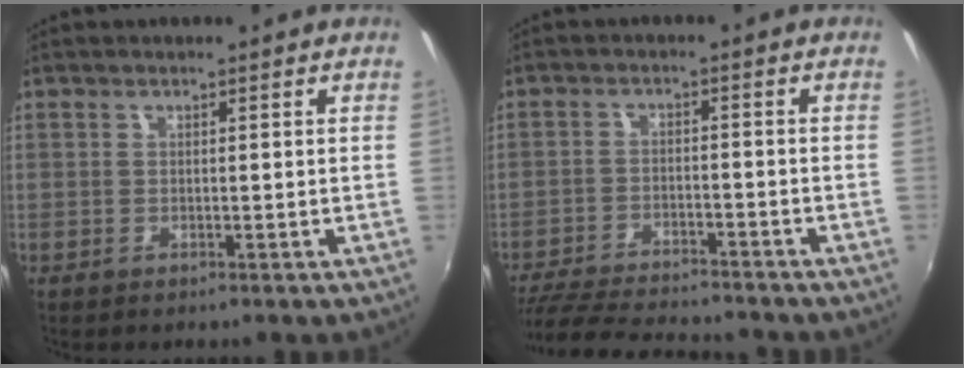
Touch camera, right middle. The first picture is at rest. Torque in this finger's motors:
{"motor_torque": [1.04, -1.10, 0.09, 0.04]}